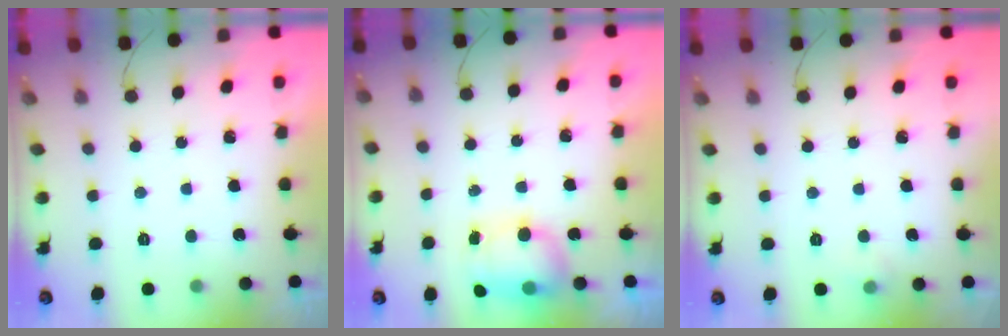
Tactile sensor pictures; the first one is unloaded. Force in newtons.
{"total": 7.0, "press": 6.9, "slide": 1.1}
{"total": 3.7, "press": 3.5, "slide": 1.4}